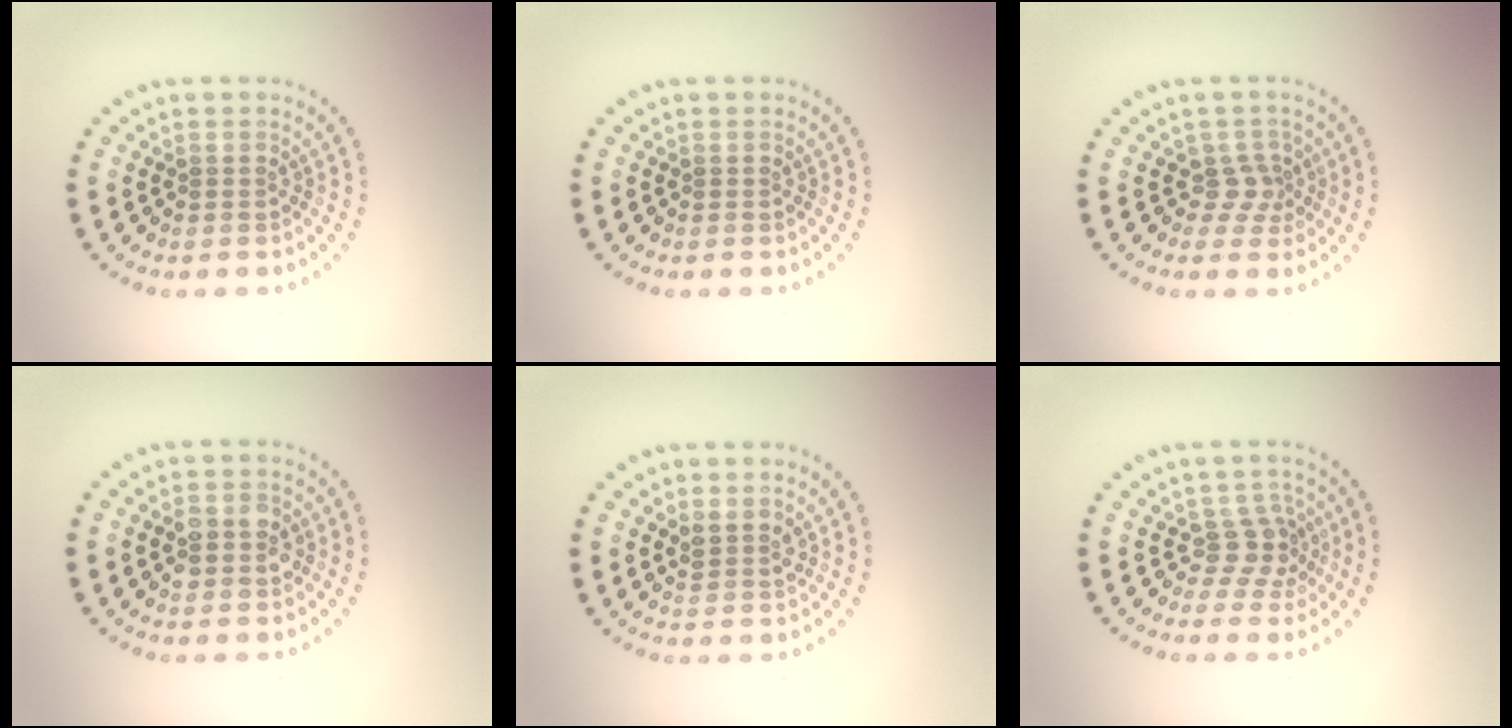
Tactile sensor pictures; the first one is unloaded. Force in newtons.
{"total": 0.0}
{"total": 2.1, "press": 1.4, "slide": 1.5}
{"total": 2.9, "press": 2.9, "slide": 0.3}
{"total": 1.6, "press": 1.3, "slide": 0.9}
{"total": 2.5, "press": 1.9, "slide": 1.7}